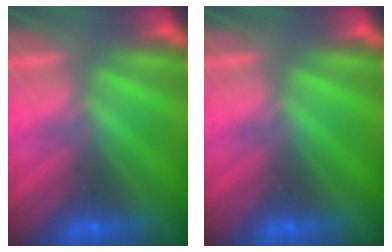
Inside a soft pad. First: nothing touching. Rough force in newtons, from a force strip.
{"total": 0.0}